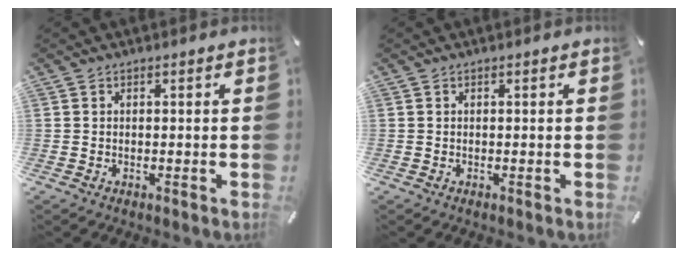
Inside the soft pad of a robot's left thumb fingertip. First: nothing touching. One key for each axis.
{"total": 0.0}